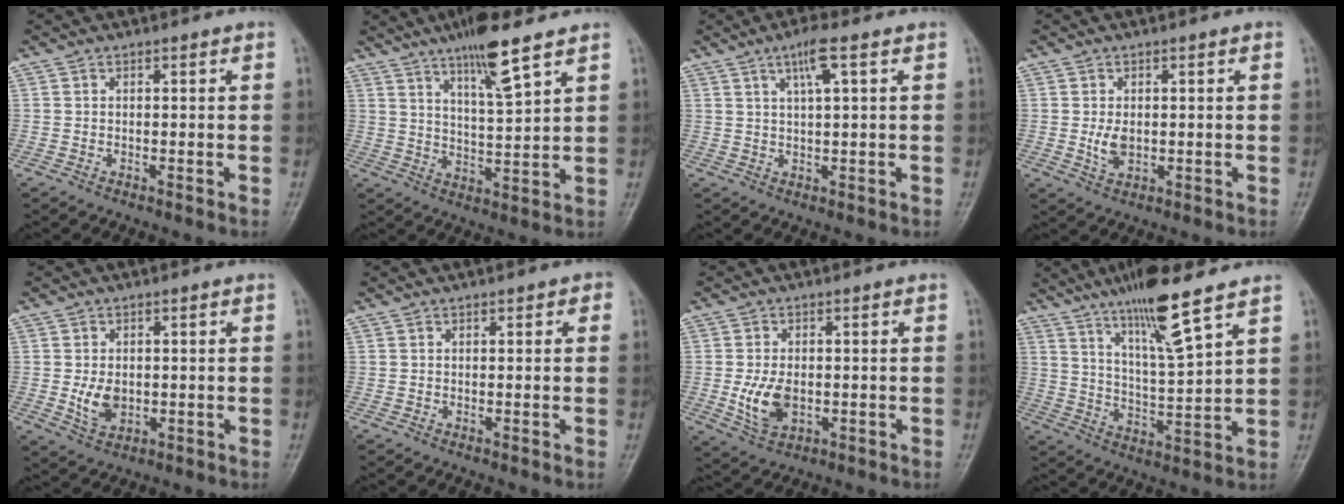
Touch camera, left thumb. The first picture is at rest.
{"total": 10.3, "force": [6.8, 1.4, 7.6], "torque": [-0.126, -0.041, 0.119]}
{"total": 4.8, "force": [2.2, 0.6, 4.2], "torque": [-0.083, -0.002, 0.045]}
{"total": 3.8, "force": [-0.1, 2.4, 2.9], "torque": [-0.046, -0.003, 0.004]}
{"total": 5.1, "force": [-0.4, 3.5, 3.6], "torque": [-0.052, -0.003, 0.002]}
{"total": 2.0, "force": [0.6, 1.0, 1.6], "torque": [-0.016, 0.005, 0.004]}
{"total": 7.0, "force": [-1.0, 4.4, 5.3], "torque": [-0.094, -0.001, -0.011]}
{"total": 12.9, "force": [8.7, 1.2, 9.5], "torque": [-0.167, -0.052, 0.158]}